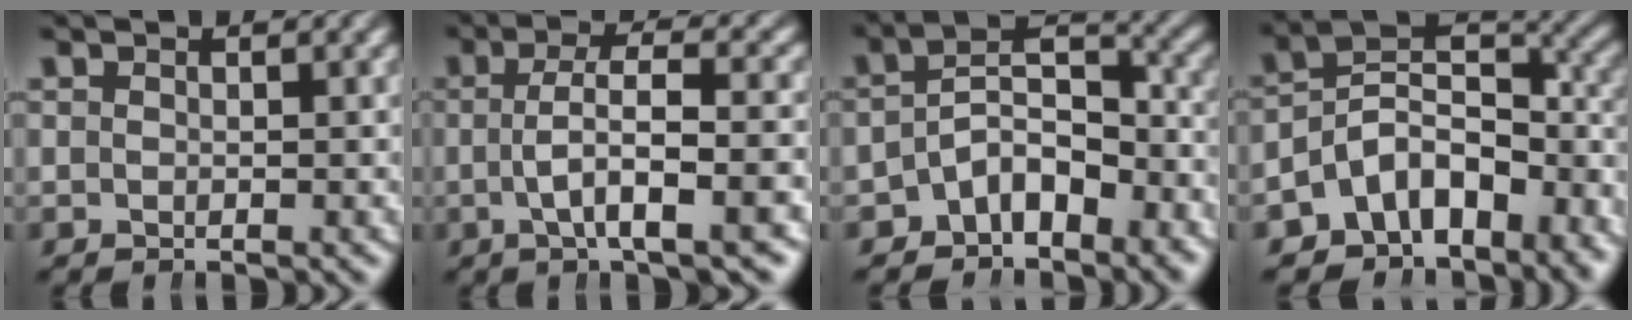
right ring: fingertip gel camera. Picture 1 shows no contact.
{"total": 5.1, "force": [-0.9, 0.9, 4.9], "torque": [-0.081, 0.003, -0.011]}
{"total": 5.6, "force": [-2.4, 3.8, 3.3], "torque": [-0.056, -0.020, -0.034]}
{"total": 13.4, "force": [-5.3, 9.3, 8.0], "torque": [-0.133, -0.035, -0.076]}